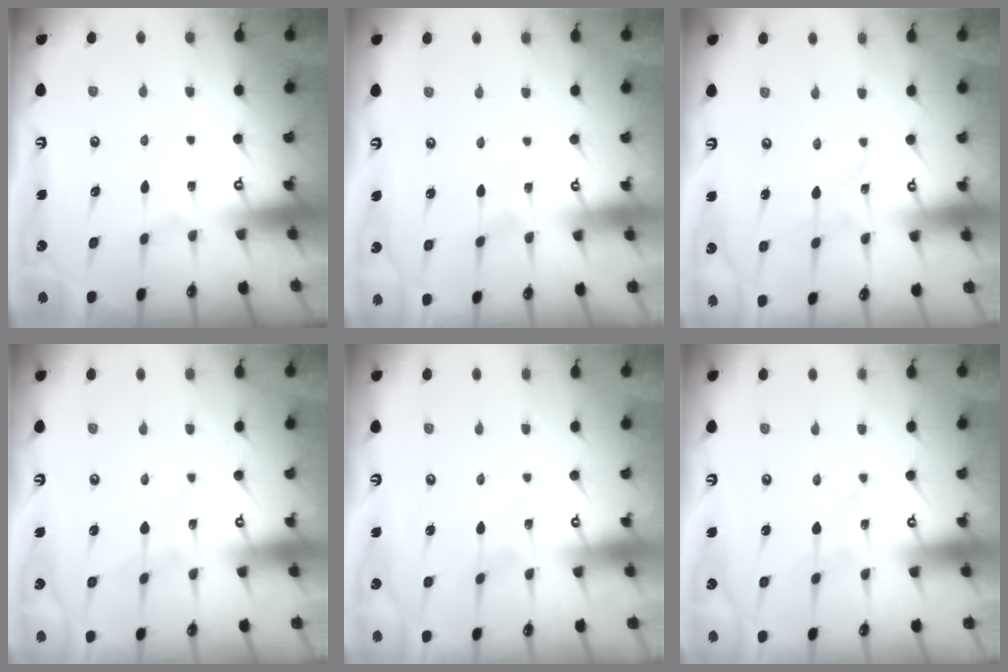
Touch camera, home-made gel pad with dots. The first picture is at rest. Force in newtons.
{"total": 1.6, "press": 1.6, "slide": 0.2}
{"total": 2.1, "press": 2.1, "slide": 0.2}
{"total": 2.4, "press": 2.4, "slide": 0.3}
{"total": 0.9, "press": 0.9, "slide": 0.0}
{"total": 0.0}